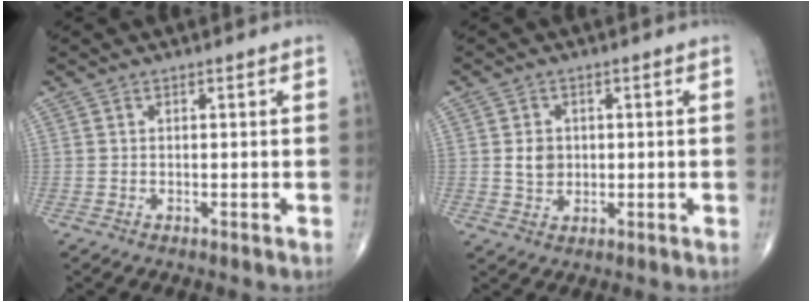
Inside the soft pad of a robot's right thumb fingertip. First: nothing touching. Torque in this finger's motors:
{"motor_torque": [0.17, 0.50, -0.16, -0.34, 0.02]}